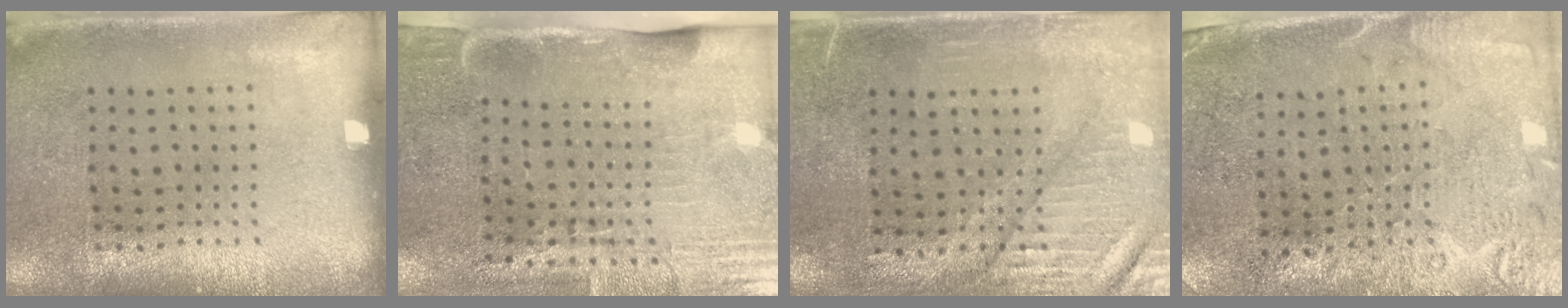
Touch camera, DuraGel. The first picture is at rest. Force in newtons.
{"total": 4.5, "press": 3.7, "slide": 2.6}
{"total": 3.5, "press": 3.0, "slide": 1.8}
{"total": 2.7, "press": 2.4, "slide": 1.3}